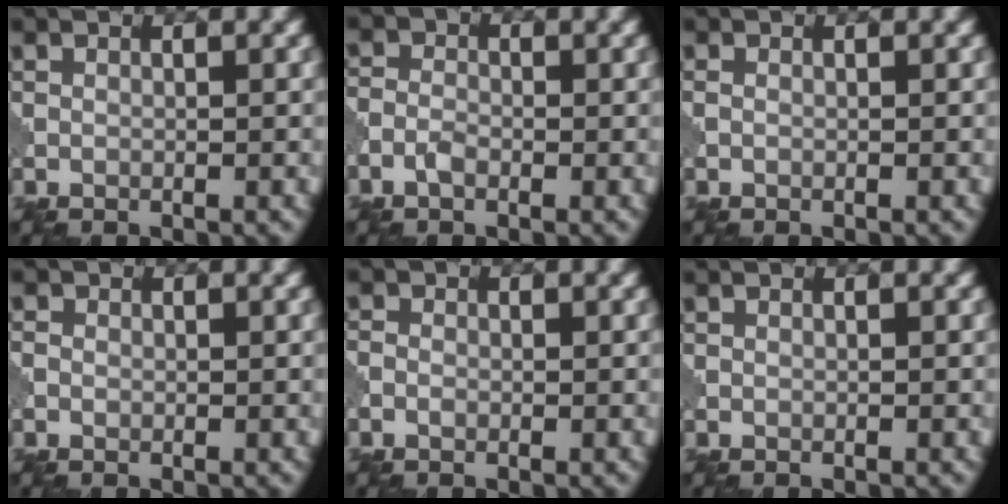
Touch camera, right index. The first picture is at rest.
{"total": 1.6, "force": [-0.8, 0.9, 1.0], "torque": [-0.019, 0.003, -0.022]}
{"total": 0.7, "force": [0.0, 0.5, 0.5], "torque": [-0.012, 0.000, 0.000]}
{"total": 1.1, "force": [0.0, 1.0, 0.4], "torque": [-0.010, 0.000, -0.001]}
{"total": 1.1, "force": [-0.3, 0.9, 0.6], "torque": [-0.018, -0.001, -0.007]}
{"total": 0.0}